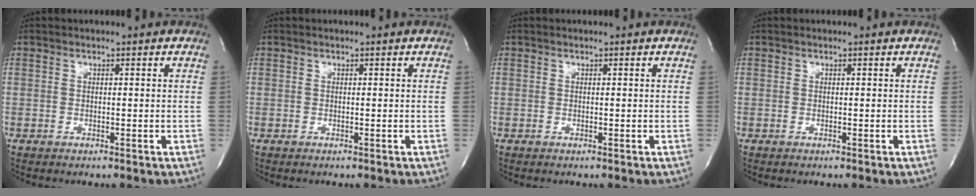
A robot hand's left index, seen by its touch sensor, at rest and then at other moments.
{"total": 0.0}
{"total": 0.0}
{"total": 0.0}